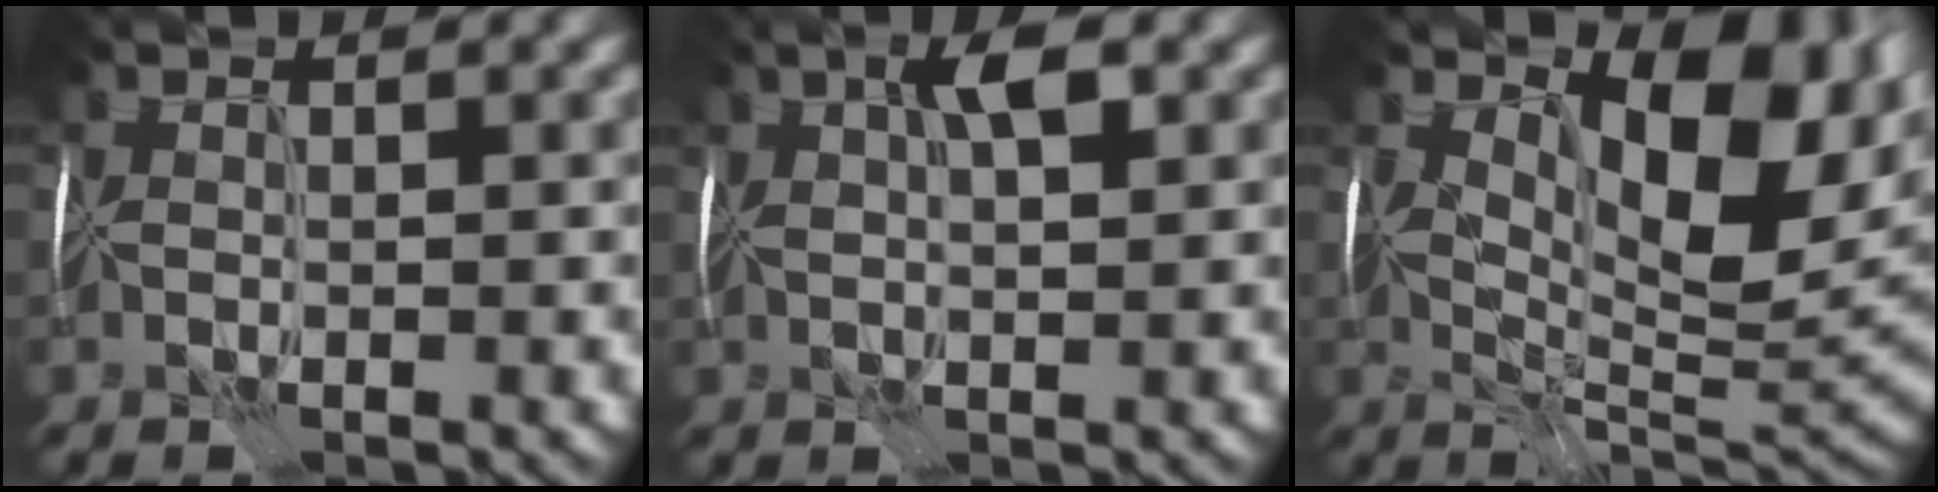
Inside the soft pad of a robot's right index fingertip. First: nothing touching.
{"total": 3.4, "force": [1.4, 1.0, 3.0], "torque": [-0.058, 0.009, 0.022]}
{"total": 10.9, "force": [3.5, 5.2, 8.8], "torque": [-0.141, -0.010, 0.062]}